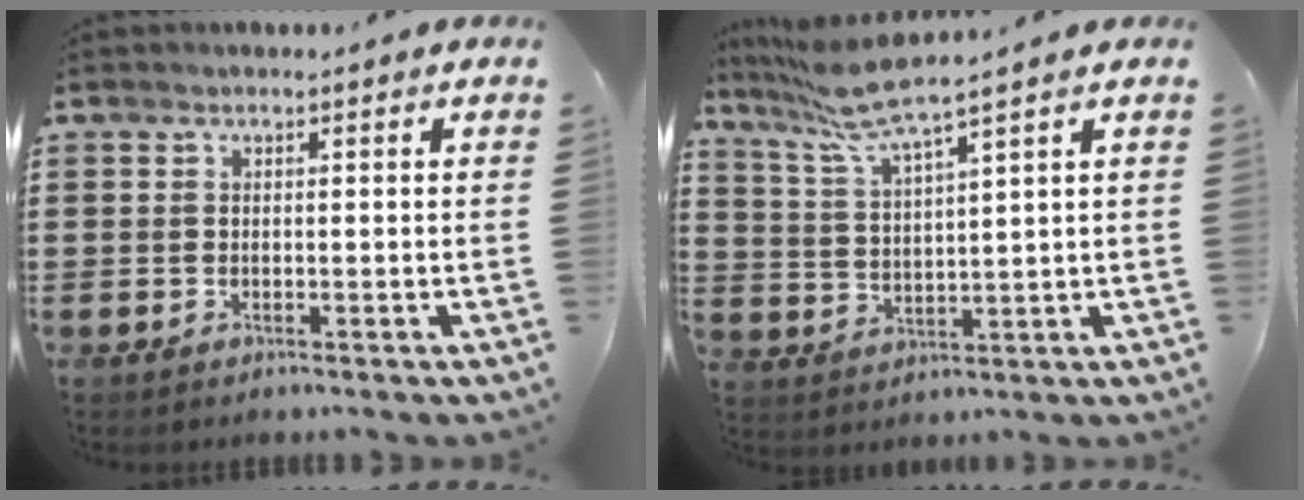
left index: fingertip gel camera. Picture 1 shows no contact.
{"total": 6.7, "force": [5.4, -0.2, 3.8], "torque": [-0.095, -0.023, 0.094]}